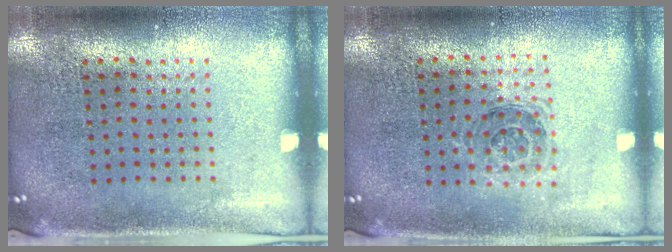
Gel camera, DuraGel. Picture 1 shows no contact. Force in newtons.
{"total": 1.1, "press": 1.0, "slide": 0.4}